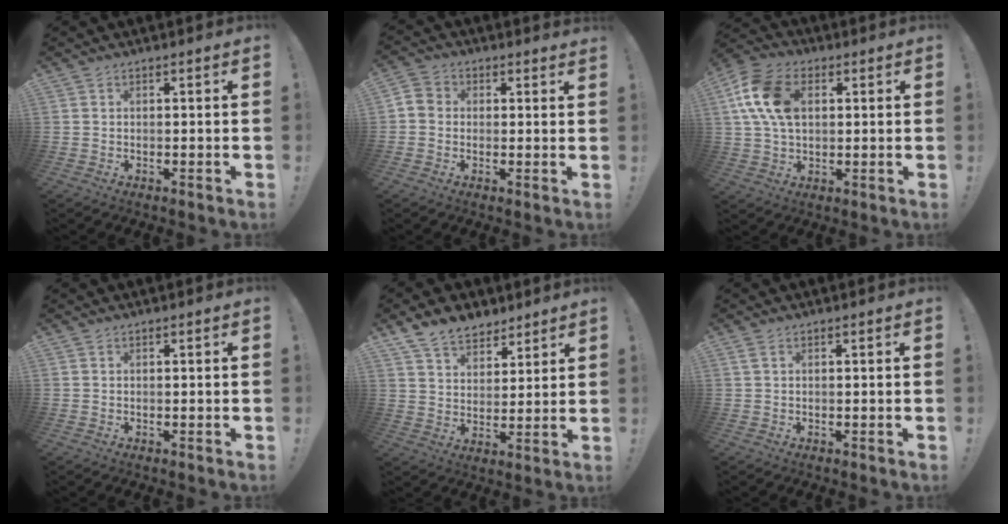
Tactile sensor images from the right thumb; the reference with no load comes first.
{"total": 3.9, "force": [0.2, 3.6, 1.5], "torque": [-0.029, 0.011, 0.007]}
{"total": 15.0, "force": [3.5, 10.1, 10.6], "torque": [-0.198, 0.004, 0.068]}
{"total": 0.0}
{"total": 10.1, "force": [7.7, 6.0, 2.7], "torque": [-0.050, -0.052, 0.153]}
{"total": 1.0, "force": [0.6, 0.2, 0.8], "torque": [-0.018, 0.001, 0.011]}